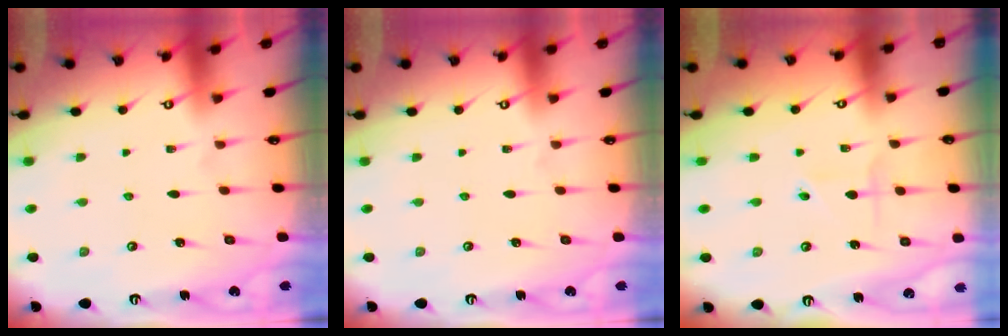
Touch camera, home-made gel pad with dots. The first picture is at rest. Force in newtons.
{"total": 0.0}
{"total": 1.9, "press": 1.6, "slide": 0.9}